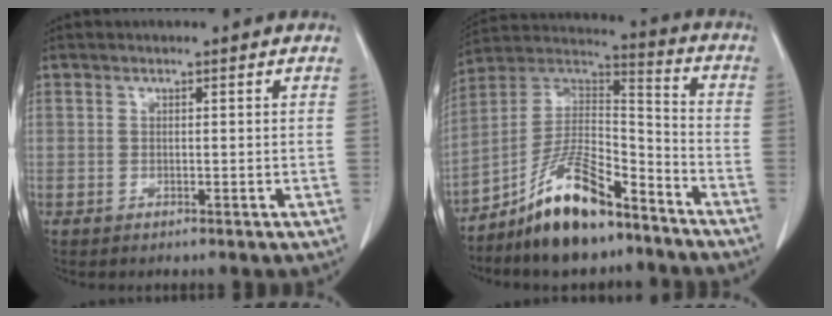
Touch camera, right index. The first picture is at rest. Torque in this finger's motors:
{"motor_torque": [1.11, -1.02, 0.66, 0.19]}